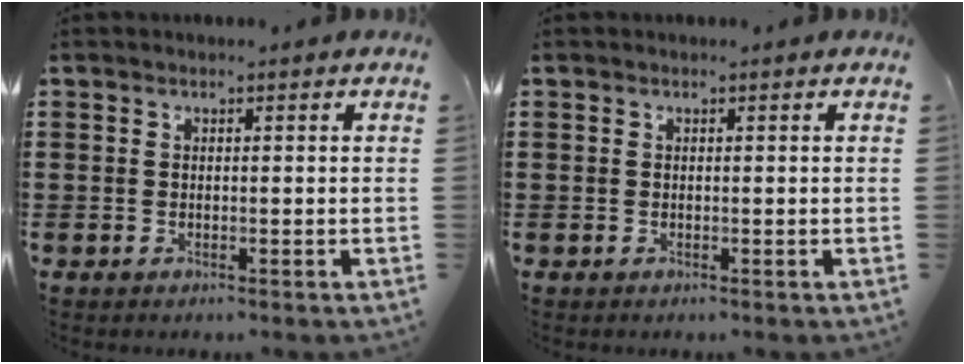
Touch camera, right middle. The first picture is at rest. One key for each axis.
{"total": 0.0}